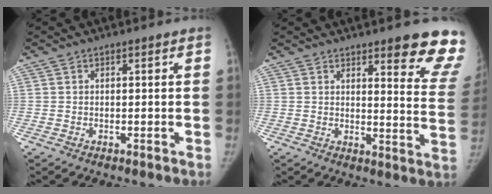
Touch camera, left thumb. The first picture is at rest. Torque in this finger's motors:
{"motor_torque": [2.89, 0.81, 1.47, -1.30, 0.20]}